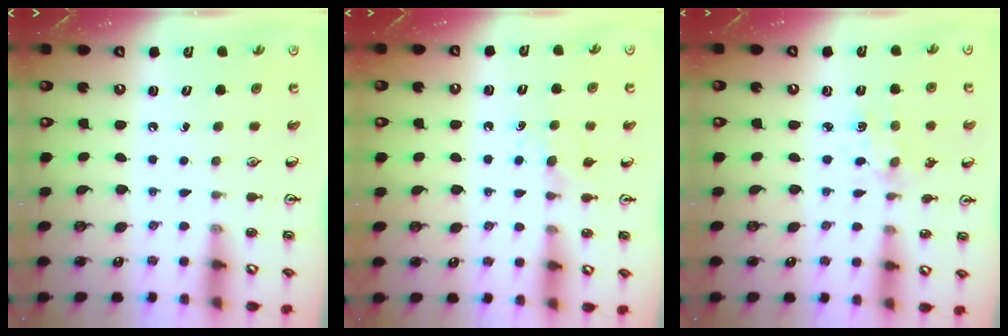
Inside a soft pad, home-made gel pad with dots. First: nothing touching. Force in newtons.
{"total": 4.4, "press": 4.3, "slide": 0.5}
{"total": 2.0, "press": 2.0, "slide": 0.3}